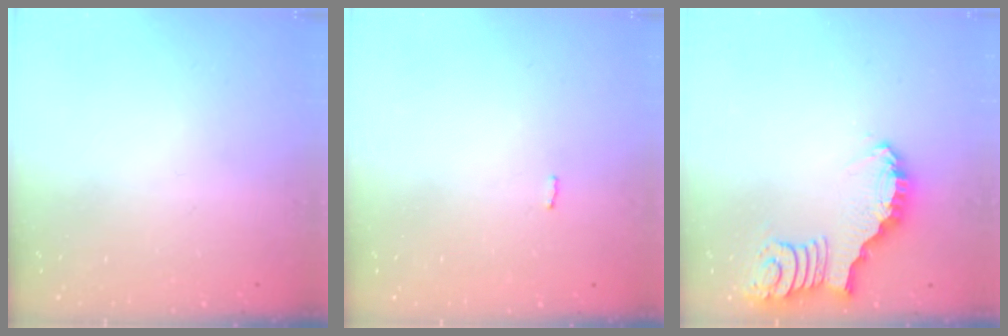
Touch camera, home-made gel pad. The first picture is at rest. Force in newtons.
{"total": 2.0, "press": 2.0, "slide": 0.3}
{"total": 2.6, "press": 2.6, "slide": 0.4}